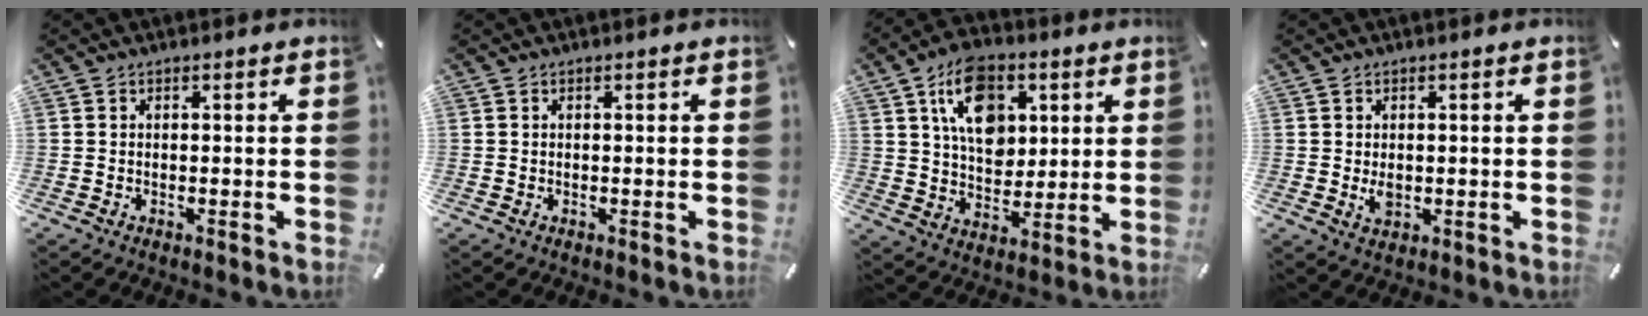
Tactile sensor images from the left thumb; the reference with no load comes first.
{"total": 0.0}
{"total": 14.0, "force": [5.8, 9.7, 8.3], "torque": [-0.133, -0.006, 0.106]}
{"total": 2.7, "force": [-0.1, 2.0, 1.9], "torque": [-0.042, 0.001, -0.003]}